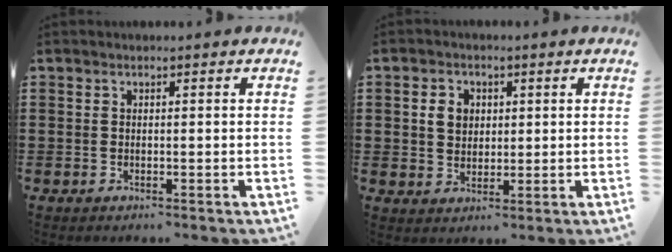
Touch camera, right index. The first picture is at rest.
{"total": 3.5, "force": [0.8, 2.9, 1.8], "torque": [-0.046, 0.012, 0.012]}